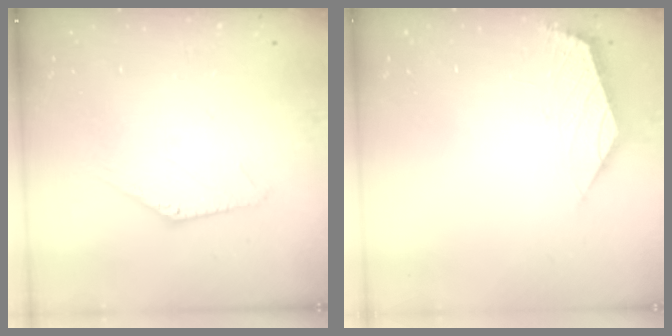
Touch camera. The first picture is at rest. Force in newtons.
{"total": 0.9, "press": 0.9, "slide": 0.3}